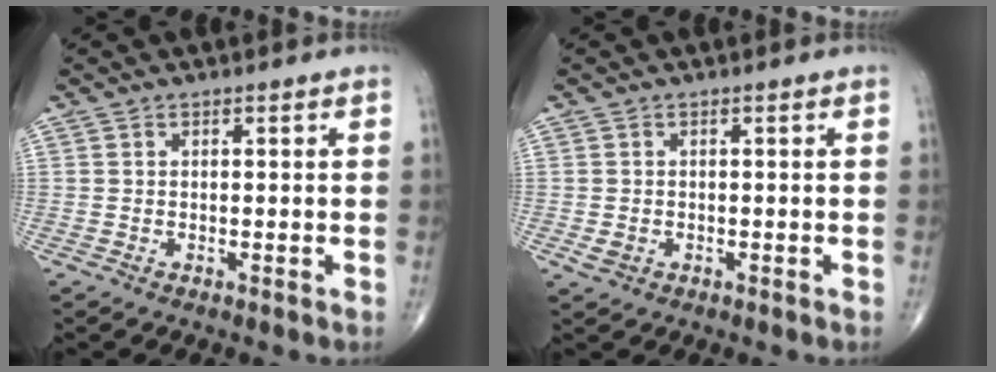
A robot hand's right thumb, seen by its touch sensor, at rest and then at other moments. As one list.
[{"total": 1.7, "force": [-0.5, 1.4, 0.9], "torque": [-0.012, 0.001, -0.002]}]